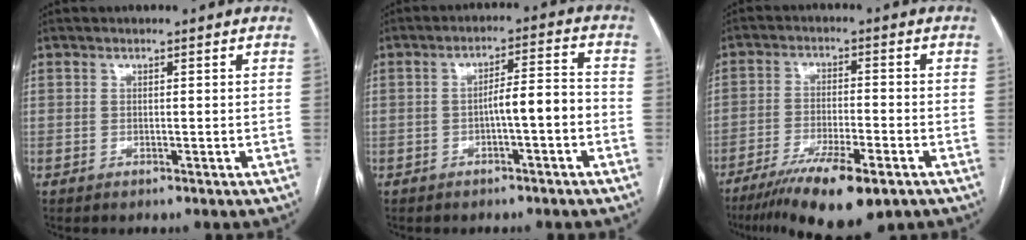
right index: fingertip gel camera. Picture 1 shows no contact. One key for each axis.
{"total": 5.4, "fx": -1.8, "fy": 0.4, "fz": 5.0, "tx": -0.077, "ty": 0.023, "tz": -0.024}
{"total": 12.8, "fx": -8.4, "fy": 2.3, "fz": 9.4, "tx": -0.163, "ty": -0.029, "tz": -0.136}